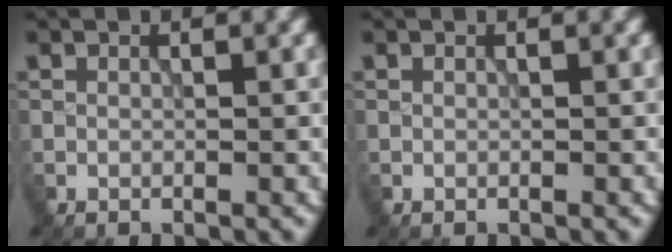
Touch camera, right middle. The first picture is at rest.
{"total": 0.0}